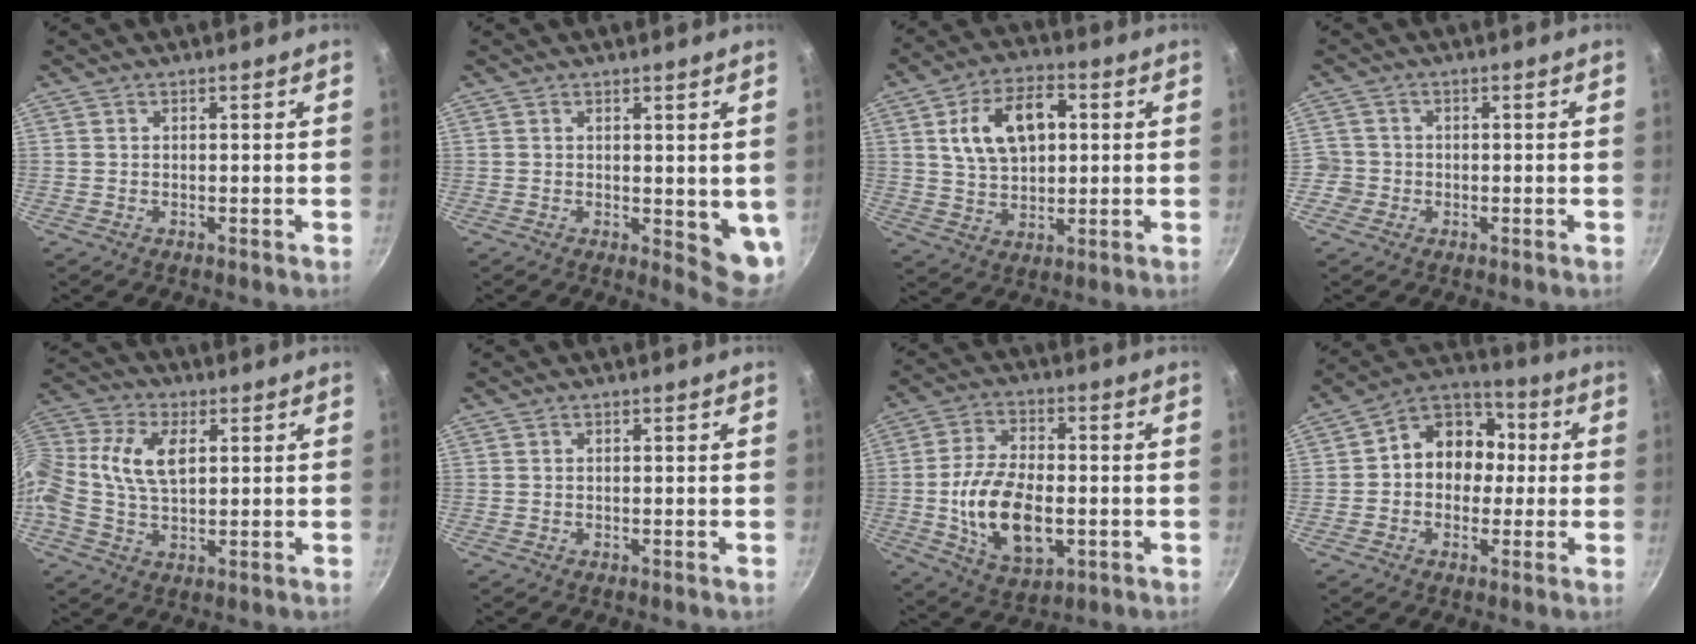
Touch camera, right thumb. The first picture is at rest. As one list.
[{"total": 5.9, "force": [0.9, 2.6, 5.2], "torque": [-0.060, -0.016, 0.016]}, {"total": 13.3, "force": [2.9, 8.4, 9.9], "torque": [-0.144, 0.007, 0.049]}, {"total": 3.2, "force": [-1.2, 2.9, 0.5], "torque": [0.007, 0.017, -0.022]}, {"total": 11.9, "force": [1.7, 7.4, 9.2], "torque": [-0.186, 0.019, 0.017]}, {"total": 0.0}, {"total": 14.0, "force": [-2.2, 8.0, 11.2], "torque": [-0.188, 0.003, -0.030]}, {"total": 12.2, "force": [0.2, 10.1, 6.7], "torque": [-0.049, 0.036, -0.019]}]